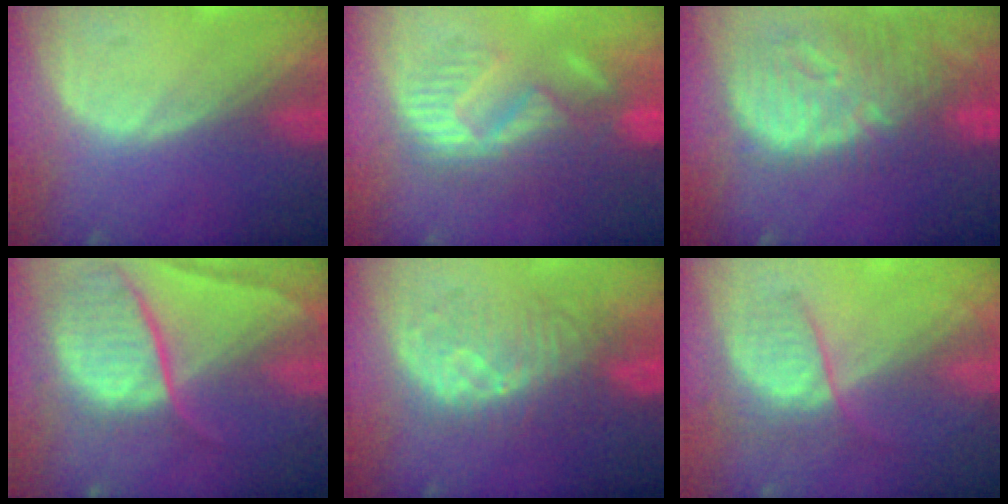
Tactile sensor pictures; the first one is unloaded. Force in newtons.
{"total": 10.4, "press": 9.6, "slide": 3.8}
{"total": 13.2, "press": 11.5, "slide": 6.5}
{"total": 10.6, "press": 8.8, "slide": 5.9}
{"total": 7.9, "press": 7.9, "slide": 0.5}
{"total": 6.8, "press": 6.0, "slide": 3.3}